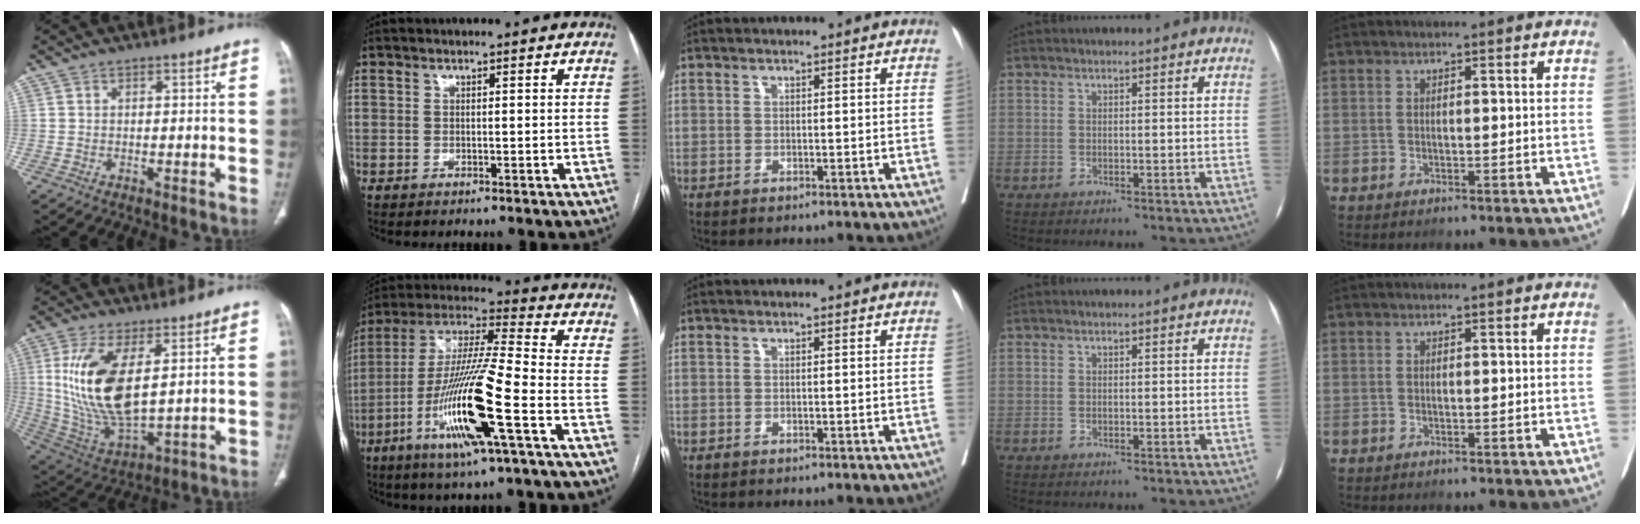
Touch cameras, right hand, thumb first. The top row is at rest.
{"thumb": {"total": 18.0, "force": [4.0, 8.0, 15.6], "torque": [-0.314, -0.025, 0.093]}, "index": {"total": 17.6, "force": [-6.6, 0.3, 16.3], "torque": [-0.328, -0.015, -0.126]}}